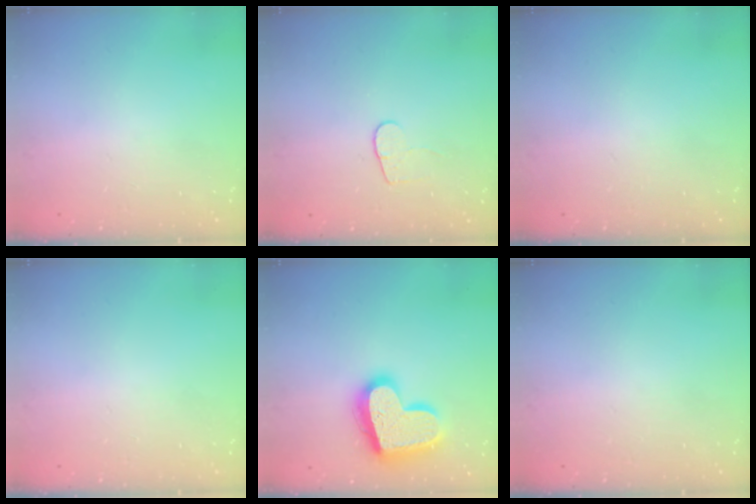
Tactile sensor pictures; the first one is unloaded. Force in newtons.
{"total": 4.5, "press": 4.4, "slide": 0.5}
{"total": 0.0}
{"total": 0.0}
{"total": 20.4, "press": 20.3, "slide": 1.7}
{"total": 0.0}